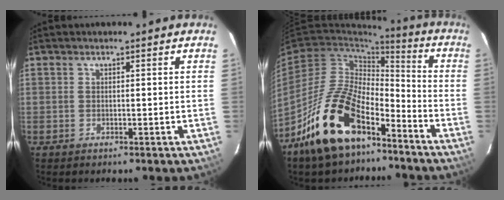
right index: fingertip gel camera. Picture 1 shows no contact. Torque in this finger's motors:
{"motor_torque": [0.94, -0.80, 1.05, 0.21]}